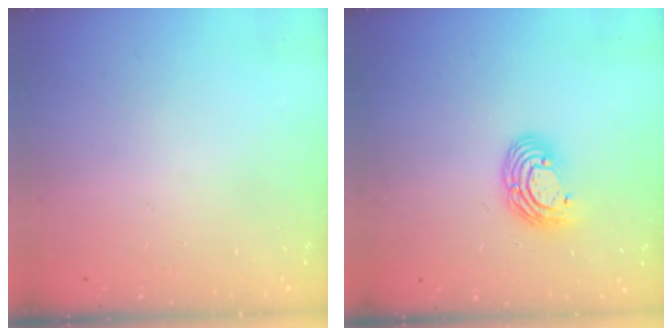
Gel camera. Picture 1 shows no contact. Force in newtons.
{"total": 9.5, "press": 9.4, "slide": 1.7}